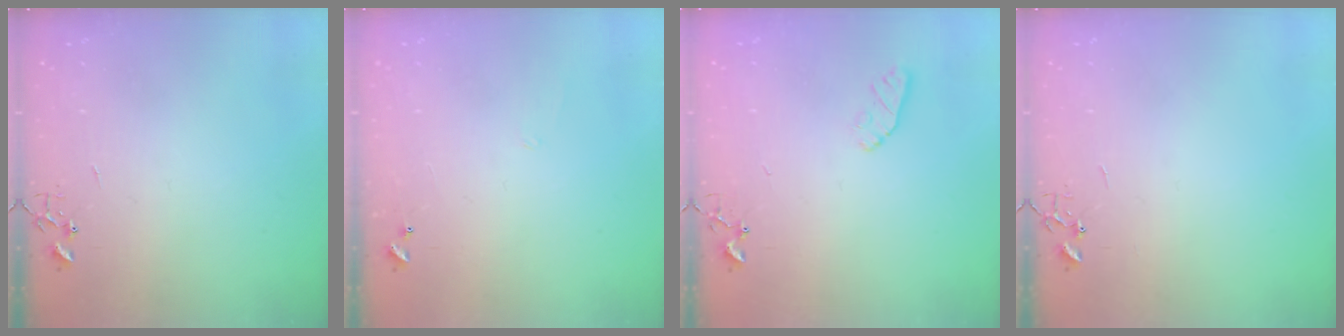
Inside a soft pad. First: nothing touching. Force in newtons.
{"total": 5.6, "press": 5.6, "slide": 0.4}
{"total": 7.2, "press": 7.1, "slide": 0.8}
{"total": 0.0}